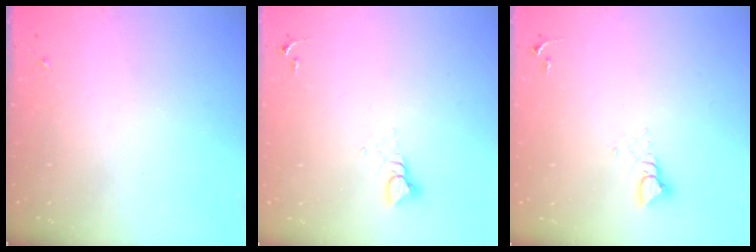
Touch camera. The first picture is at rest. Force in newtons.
{"total": 3.9, "press": 3.9, "slide": 0.4}
{"total": 3.7, "press": 3.7, "slide": 0.1}